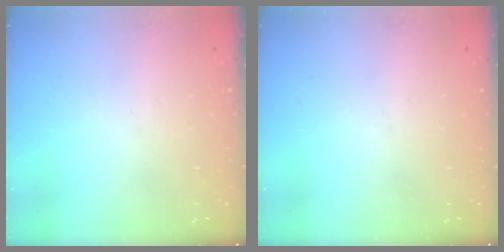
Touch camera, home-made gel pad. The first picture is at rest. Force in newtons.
{"total": 0.0}